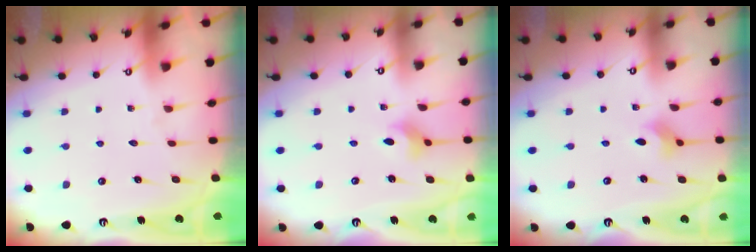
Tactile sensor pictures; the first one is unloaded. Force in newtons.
{"total": 3.0, "press": 3.0, "slide": 0.4}
{"total": 2.6, "press": 2.5, "slide": 0.6}